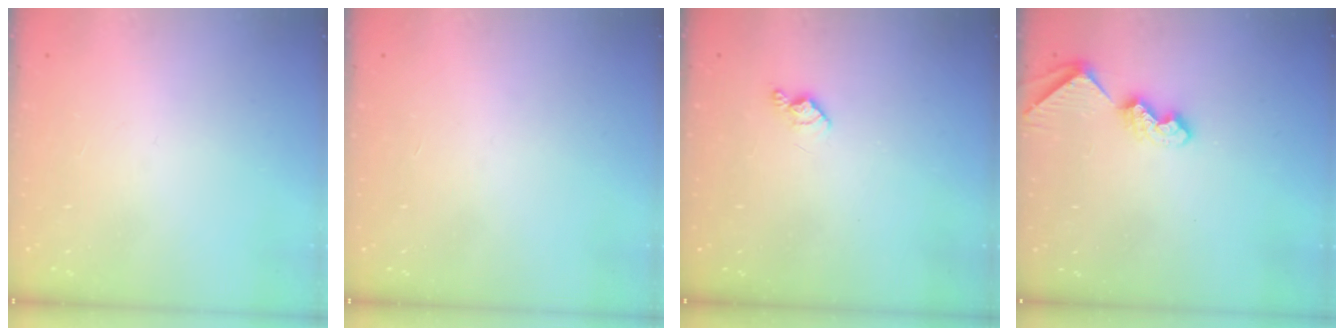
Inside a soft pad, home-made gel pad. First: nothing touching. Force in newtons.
{"total": 0.0}
{"total": 4.6, "press": 4.6, "slide": 0.7}
{"total": 8.7, "press": 8.7, "slide": 0.7}